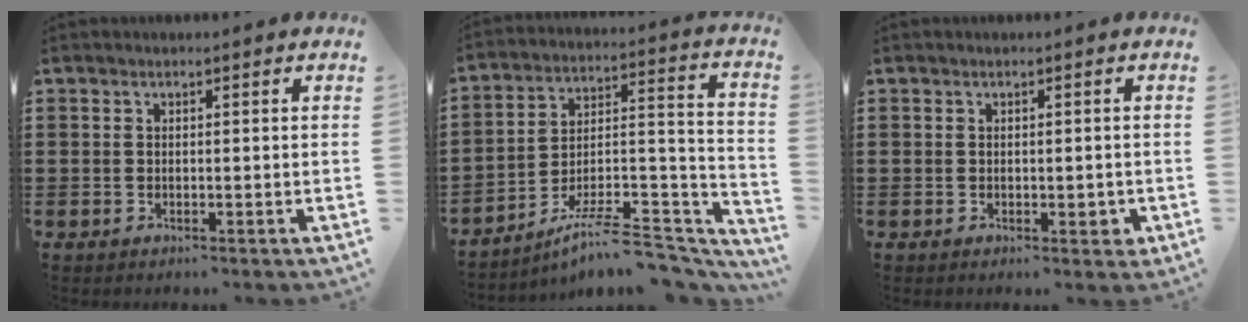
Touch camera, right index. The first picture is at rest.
{"total": 8.6, "force": [-6.7, 1.6, 5.1], "torque": [-0.078, 0.004, -0.129]}
{"total": 1.5, "force": [-0.3, 0.7, 1.2], "torque": [-0.020, 0.001, -0.006]}